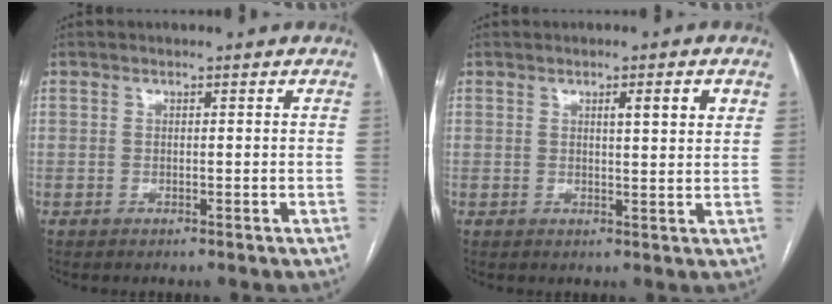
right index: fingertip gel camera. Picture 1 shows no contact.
{"total": 3.7, "force": [1.7, 0.3, 3.3], "torque": [-0.045, -0.002, 0.022]}